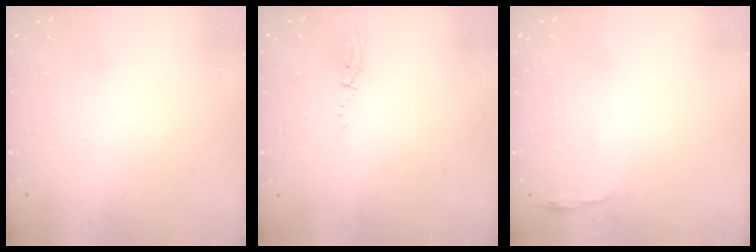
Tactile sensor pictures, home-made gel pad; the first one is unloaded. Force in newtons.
{"total": 17.0, "press": 5.1, "slide": 16.2}
{"total": 2.8, "press": 2.8, "slide": 0.6}